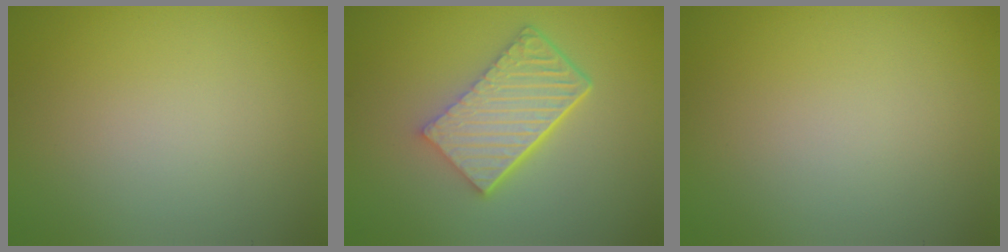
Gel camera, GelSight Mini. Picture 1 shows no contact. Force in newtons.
{"total": 6.7, "press": 4.5, "slide": 5.0}
{"total": 0.0}